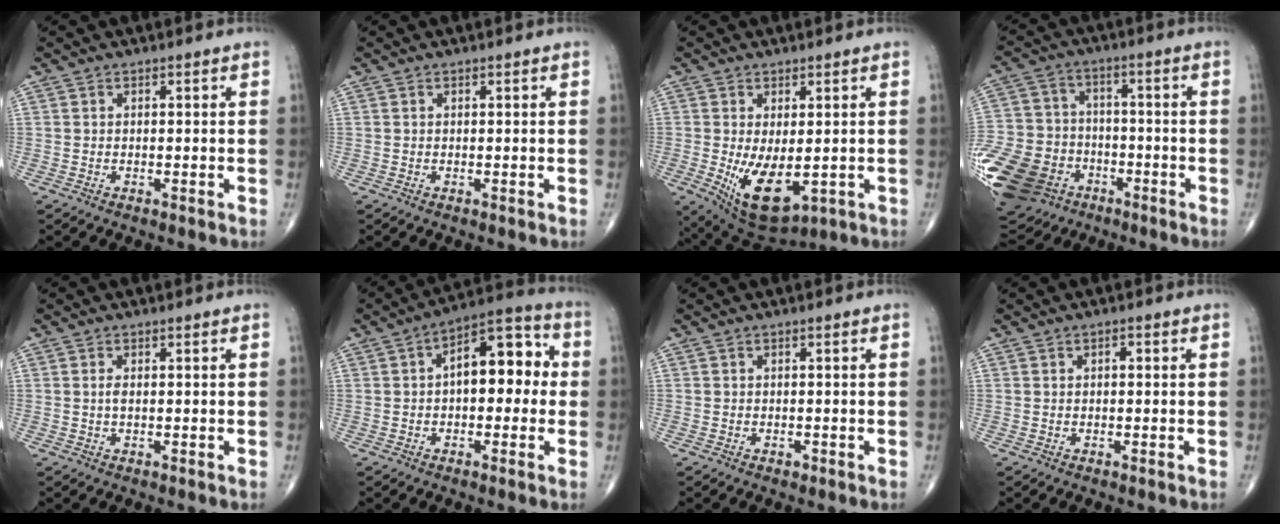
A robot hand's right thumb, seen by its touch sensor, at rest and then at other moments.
{"total": 0.0}
{"total": 10.7, "force": [-1.9, 5.3, 9.1], "torque": [-0.144, -0.020, -0.010]}
{"total": 24.4, "force": [-10.4, 18.6, 11.9], "torque": [-0.292, 0.035, -0.178]}
{"total": 1.2, "force": [0.2, 0.5, 1.1], "torque": [-0.025, -0.001, 0.005]}
{"total": 12.3, "force": [0.8, 6.6, 10.4], "torque": [-0.118, 0.038, -0.002]}
{"total": 0.6, "force": [-0.4, 0.4, 0.2], "torque": [0.003, 0.002, -0.008]}
{"total": 1.0, "force": [0.2, 0.5, 0.8], "torque": [-0.011, 0.002, 0.001]}